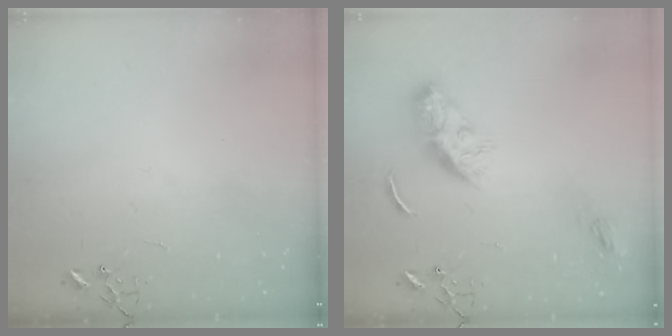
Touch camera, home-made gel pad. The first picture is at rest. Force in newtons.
{"total": 10.6, "press": 10.5, "slide": 0.7}